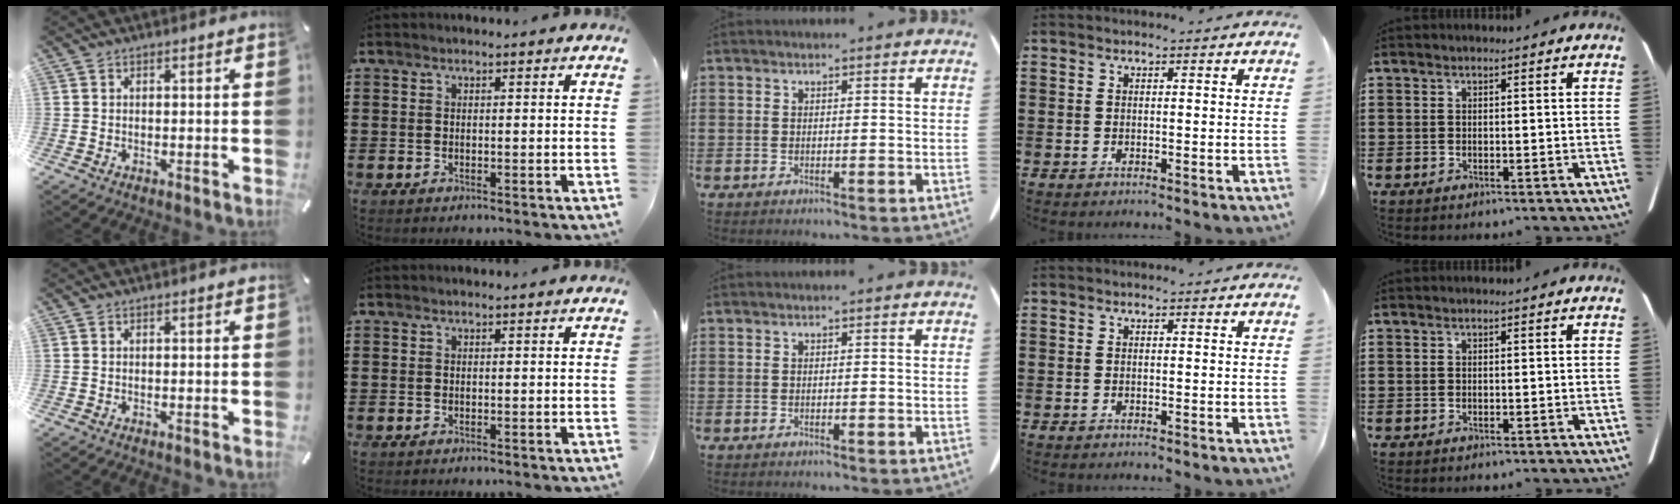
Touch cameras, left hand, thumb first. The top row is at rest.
{}